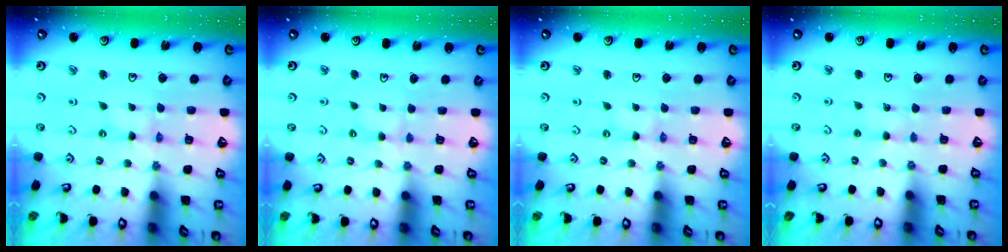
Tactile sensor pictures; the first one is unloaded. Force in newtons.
{"total": 2.4, "press": 2.4, "slide": 0.5}
{"total": 0.0}
{"total": 2.2, "press": 2.2, "slide": 0.2}